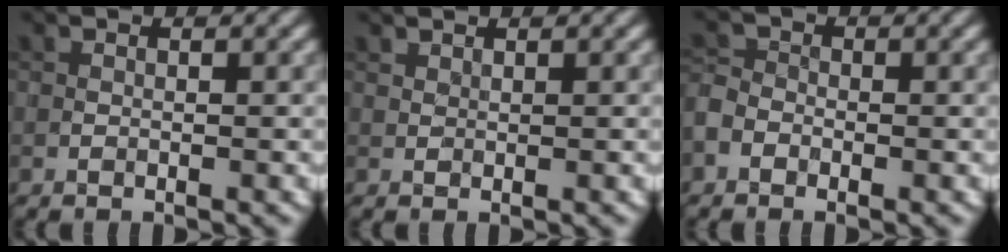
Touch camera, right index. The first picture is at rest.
{"total": 0.7, "force": [0.7, 0.0, -0.1], "torque": [-0.001, -0.001, 0.015]}
{"total": 1.9, "force": [-1.1, 1.4, 0.8], "torque": [-0.014, 0.001, -0.031]}